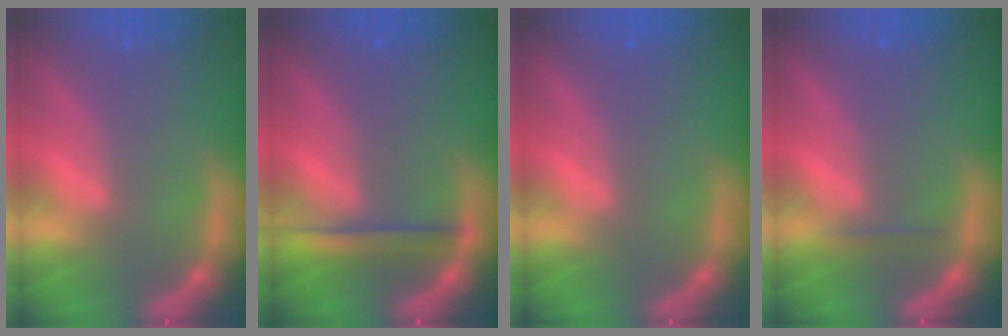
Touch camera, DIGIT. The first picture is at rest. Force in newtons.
{"total": 2.9}
{"total": 0.0}
{"total": 0.9}